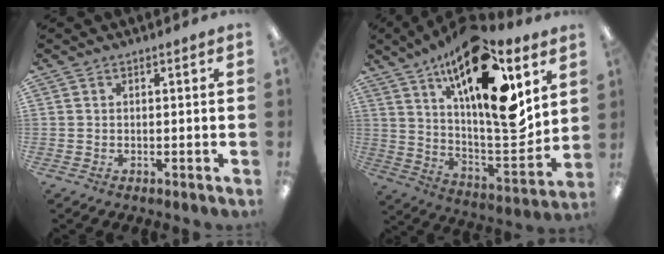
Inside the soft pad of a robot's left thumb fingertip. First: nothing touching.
{"total": 24.6, "force": [13.4, 8.2, 19.0], "torque": [-0.305, -0.092, 0.217]}